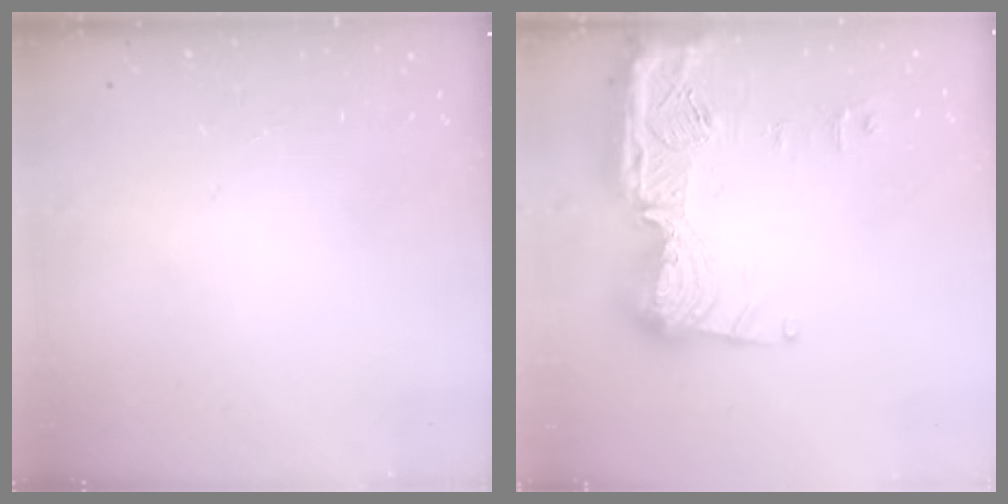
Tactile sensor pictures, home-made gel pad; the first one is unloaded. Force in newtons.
{"total": 23.2, "press": 23.1, "slide": 2.1}